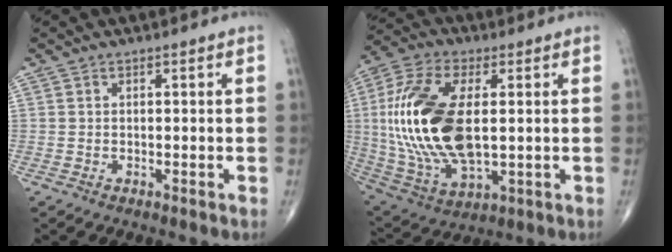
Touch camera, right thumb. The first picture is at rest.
{"total": 23.1, "force": [1.5, 11.5, 19.9], "torque": [-0.426, -0.012, 0.032]}